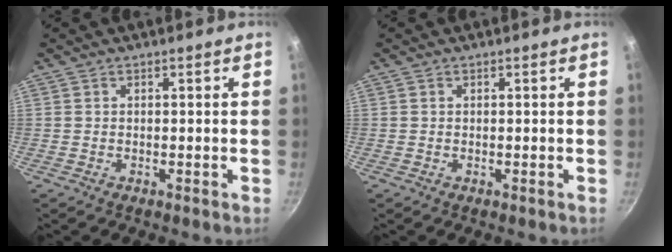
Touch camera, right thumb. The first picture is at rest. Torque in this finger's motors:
{"motor_torque": [0.58, 0.36, -0.16, 0.42, 0.04]}